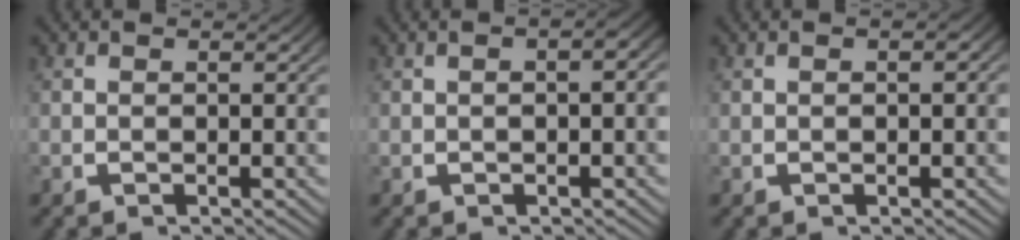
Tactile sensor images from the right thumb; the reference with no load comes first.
{"total": 2.1, "force": [0.0, 0.5, 2.0], "torque": [-0.024, 0.008, 0.000]}
{"total": 0.8, "force": [0.0, 0.3, 0.8], "torque": [-0.011, -0.001, 0.001]}